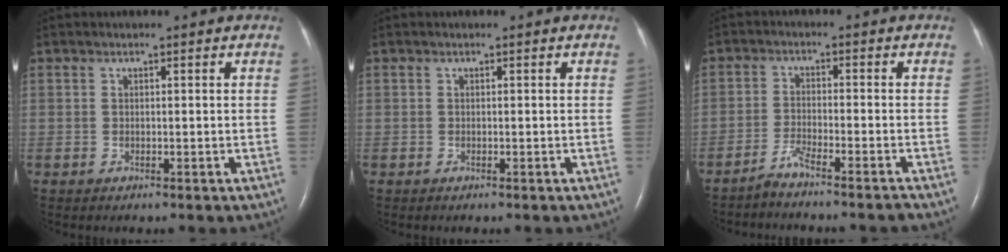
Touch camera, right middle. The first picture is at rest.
{"total": 0.0}
{"total": 4.2, "force": [-3.8, -0.8, 1.7], "torque": [-0.035, -0.006, -0.068]}